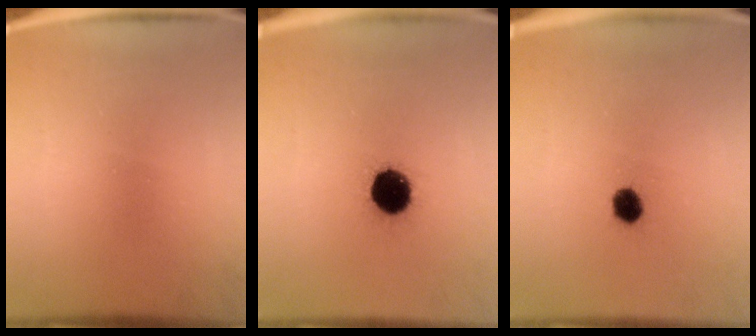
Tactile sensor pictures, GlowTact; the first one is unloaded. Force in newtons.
{"total": 13.1}
{"total": 3.4}